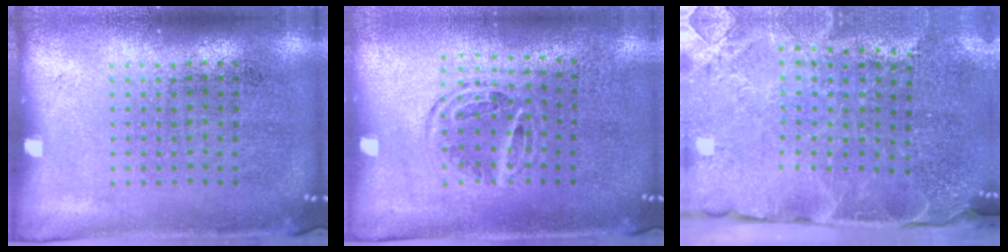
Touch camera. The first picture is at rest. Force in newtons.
{"total": 1.1, "press": 1.0, "slide": 0.4}
{"total": 3.9, "press": 3.2, "slide": 2.1}